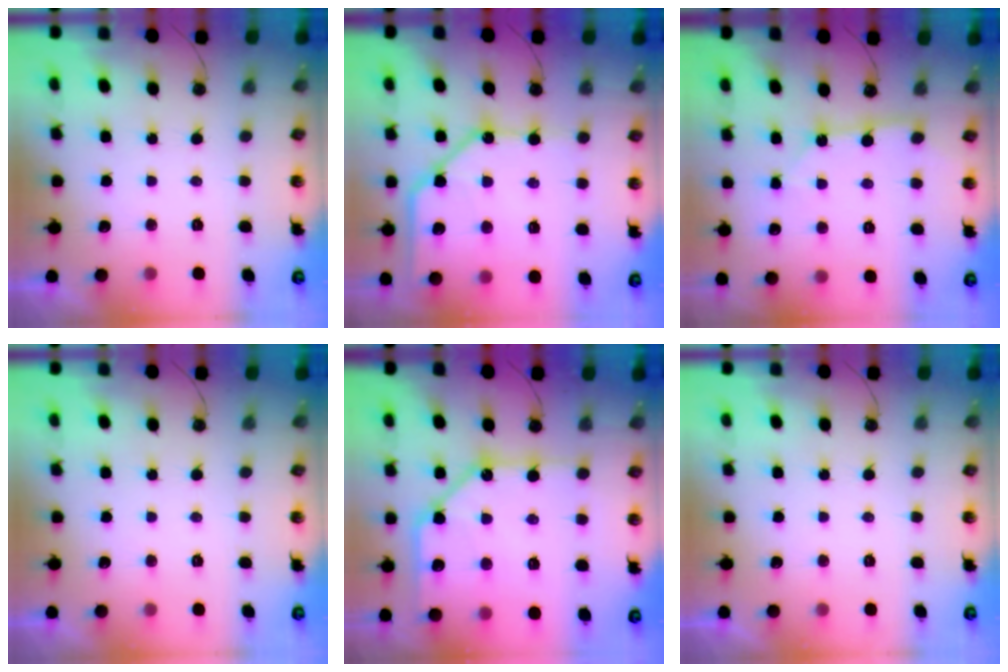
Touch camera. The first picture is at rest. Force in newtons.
{"total": 15.4, "press": 15.2, "slide": 2.2}
{"total": 5.9, "press": 5.9, "slide": 0.5}
{"total": 0.0}
{"total": 16.0, "press": 15.9, "slide": 1.8}
{"total": 0.0}